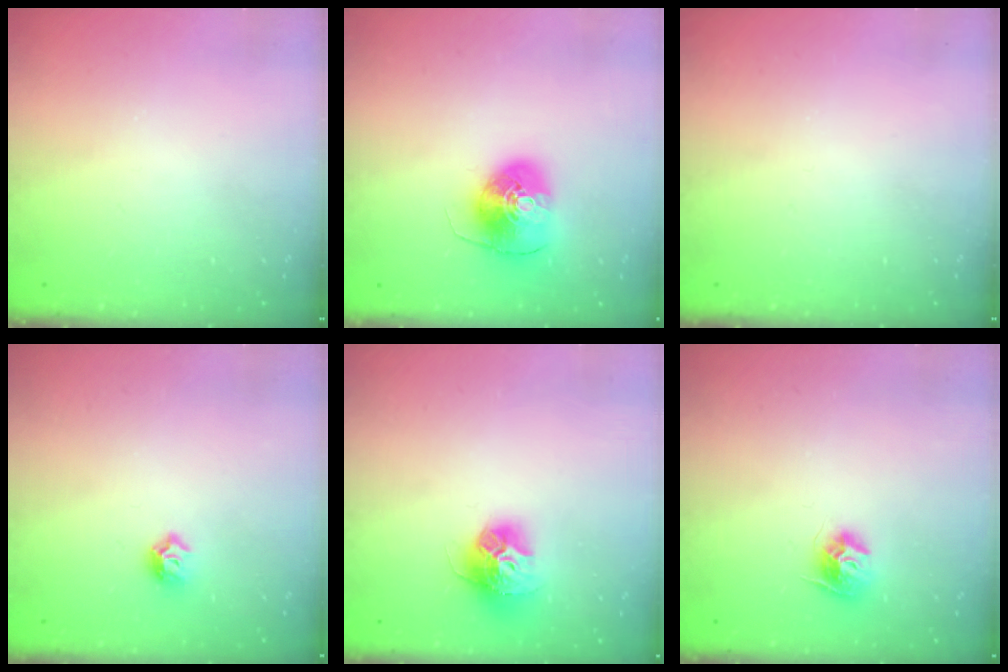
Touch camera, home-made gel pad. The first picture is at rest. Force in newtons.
{"total": 8.6, "press": 8.5, "slide": 1.1}
{"total": 0.0}
{"total": 5.6, "press": 5.5, "slide": 0.9}
{"total": 12.8, "press": 12.8, "slide": 1.1}
{"total": 9.3, "press": 9.3, "slide": 0.3}